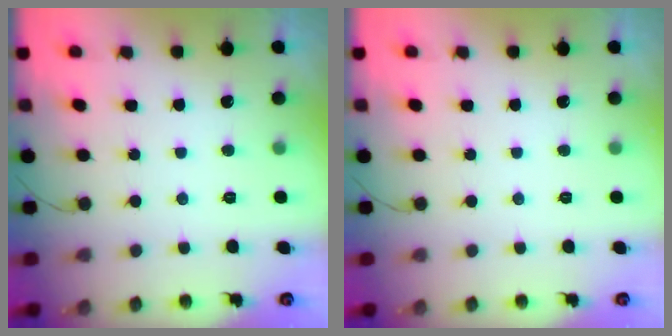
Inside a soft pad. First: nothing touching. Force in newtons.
{"total": 0.0}